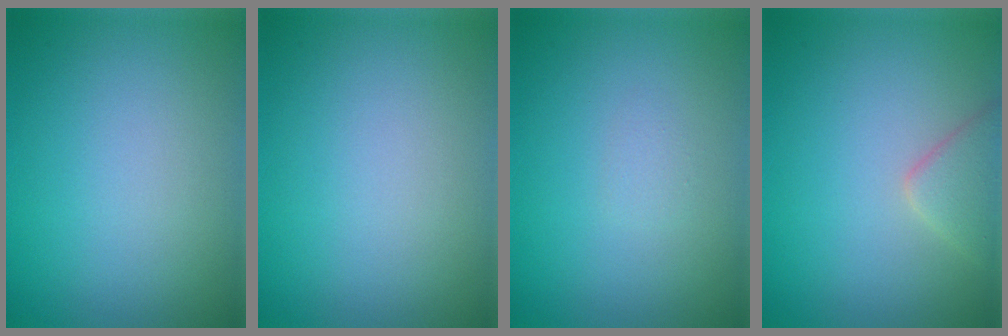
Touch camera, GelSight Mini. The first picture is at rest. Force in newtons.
{"total": 0.0}
{"total": 0.5, "press": 0.5, "slide": 0.1}
{"total": 2.3, "press": 2.3, "slide": 0.2}